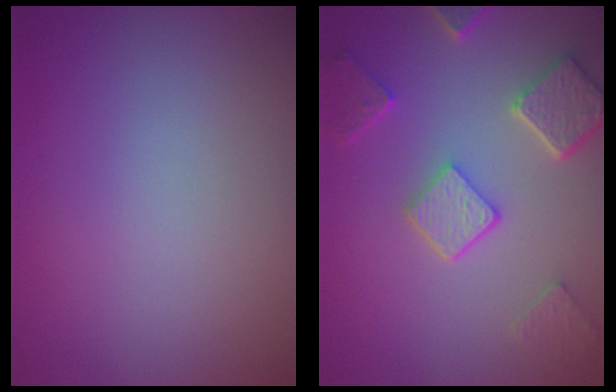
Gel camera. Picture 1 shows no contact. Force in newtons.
{"total": 4.8, "press": 3.7, "slide": 3.0}